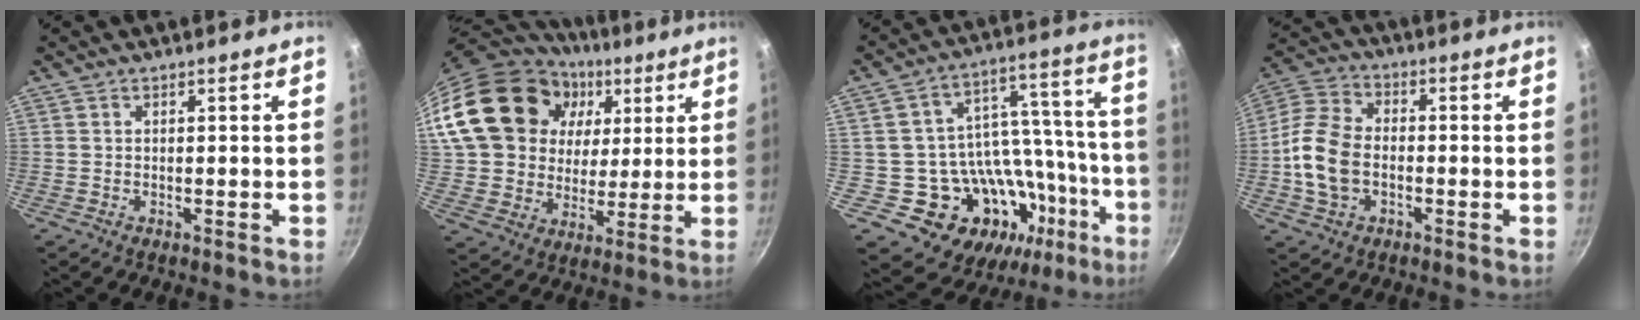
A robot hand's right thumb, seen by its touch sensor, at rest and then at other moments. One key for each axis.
{"total": 25.0, "fx": 9.3, "fy": 19.1, "fz": 13.2, "tx": -0.223, "ty": 0.009, "tz": 0.176}
{"total": 23.5, "fx": -9.7, "fy": 16.0, "fz": 14.1, "tx": -0.156, "ty": 0.069, "tz": -0.131}
{"total": 11.8, "fx": -2.1, "fy": 8.0, "fz": 8.4, "tx": -0.158, "ty": 0.023, "tz": -0.052}